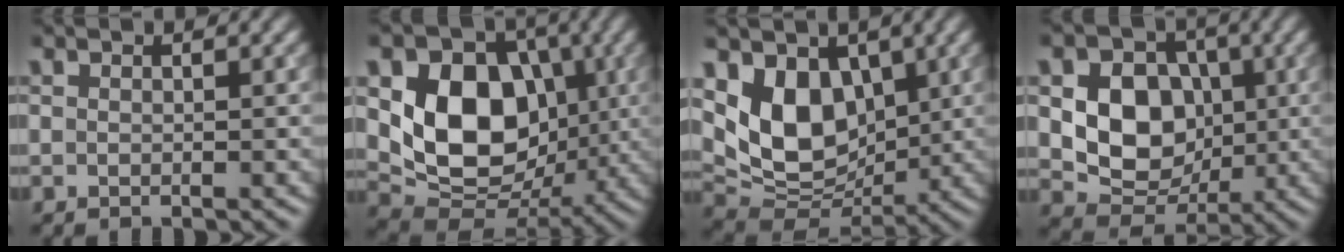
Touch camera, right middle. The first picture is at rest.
{"total": 10.7, "force": [1.3, 8.1, 6.8], "torque": [-0.129, -0.014, 0.025]}
{"total": 7.7, "force": [2.1, 5.5, 5.0], "torque": [-0.090, -0.019, 0.037]}
{"total": 8.3, "force": [0.5, 6.6, 5.0], "torque": [-0.089, -0.004, -0.001]}